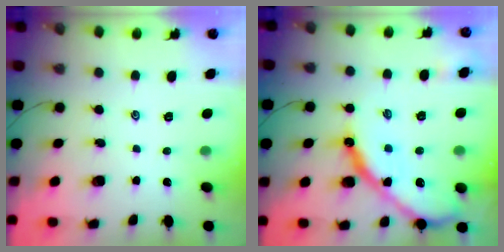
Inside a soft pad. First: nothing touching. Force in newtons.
{"total": 17.3, "press": 17.3, "slide": 1.3}